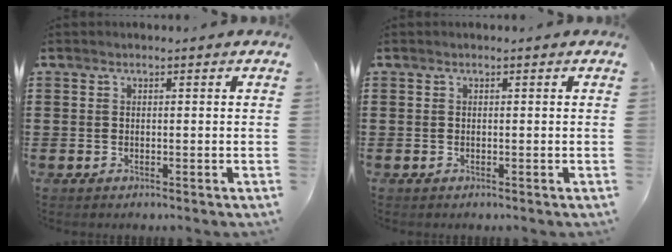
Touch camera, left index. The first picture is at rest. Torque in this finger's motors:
{"motor_torque": [0.00, 0.00, 0.00, 0.00]}